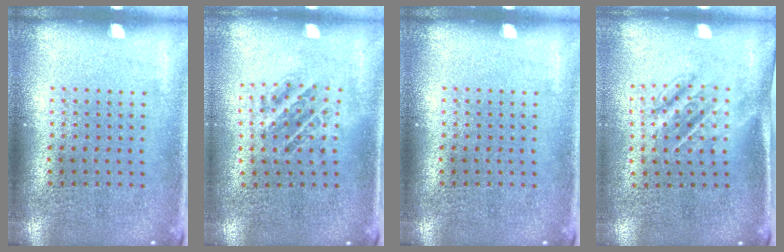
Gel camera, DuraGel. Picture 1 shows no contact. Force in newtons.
{"total": 1.0, "press": 1.0, "slide": 0.2}
{"total": 0.0}
{"total": 1.7, "press": 1.3, "slide": 1.1}